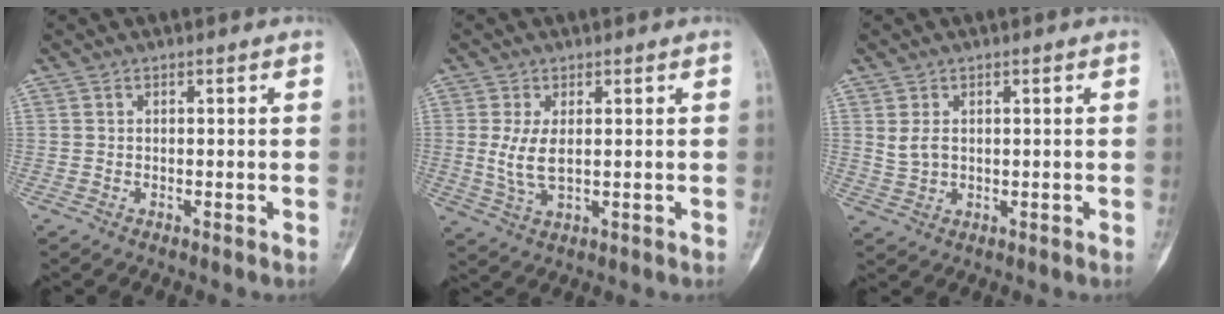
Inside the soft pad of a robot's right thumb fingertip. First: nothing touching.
{"total": 5.2, "force": [0.5, 2.3, 4.7], "torque": [-0.106, -0.009, 0.015]}
{"total": 2.6, "force": [0.7, 1.8, 1.7], "torque": [-0.030, -0.001, 0.020]}